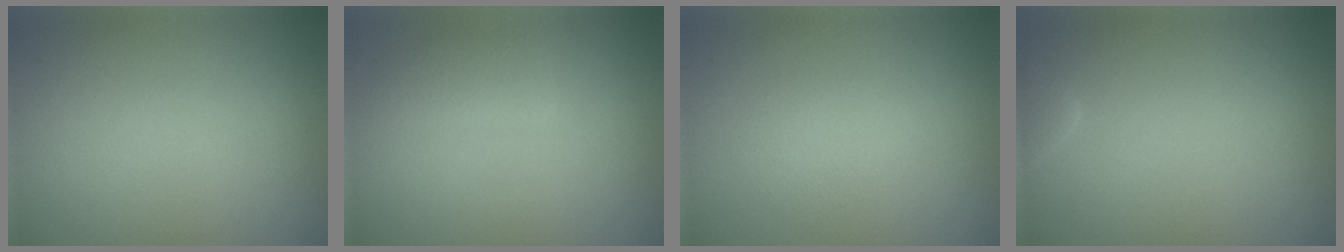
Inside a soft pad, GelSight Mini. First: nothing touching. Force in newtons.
{"total": 1.9, "press": 1.9, "slide": 0.1}
{"total": 1.5, "press": 1.5, "slide": 0.1}
{"total": 0.8, "press": 0.8, "slide": 0.0}